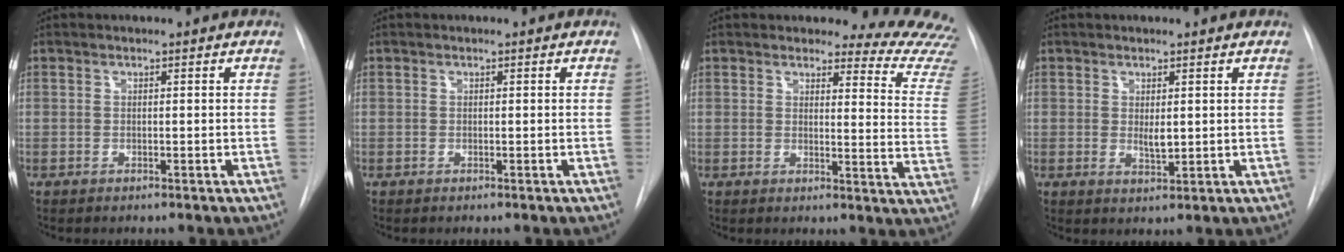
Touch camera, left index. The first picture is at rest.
{"total": 0.0}
{"total": 14.1, "force": [13.9, 1.5, 1.3], "torque": [0.021, -0.139, 0.115]}
{"total": 2.1, "force": [0.6, 0.9, 1.8], "torque": [-0.032, -0.008, 0.014]}